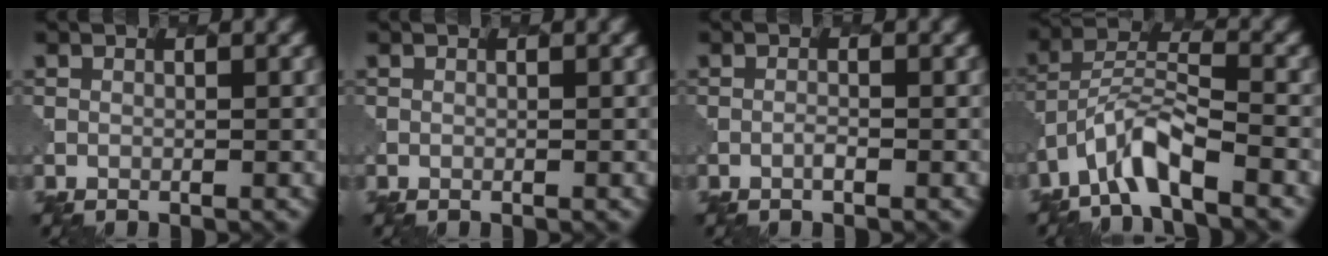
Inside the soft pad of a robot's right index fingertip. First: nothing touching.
{"total": 0.0}
{"total": 0.0}
{"total": 4.9, "force": [-3.5, 1.2, 3.3], "torque": [-0.063, 0.006, -0.070]}